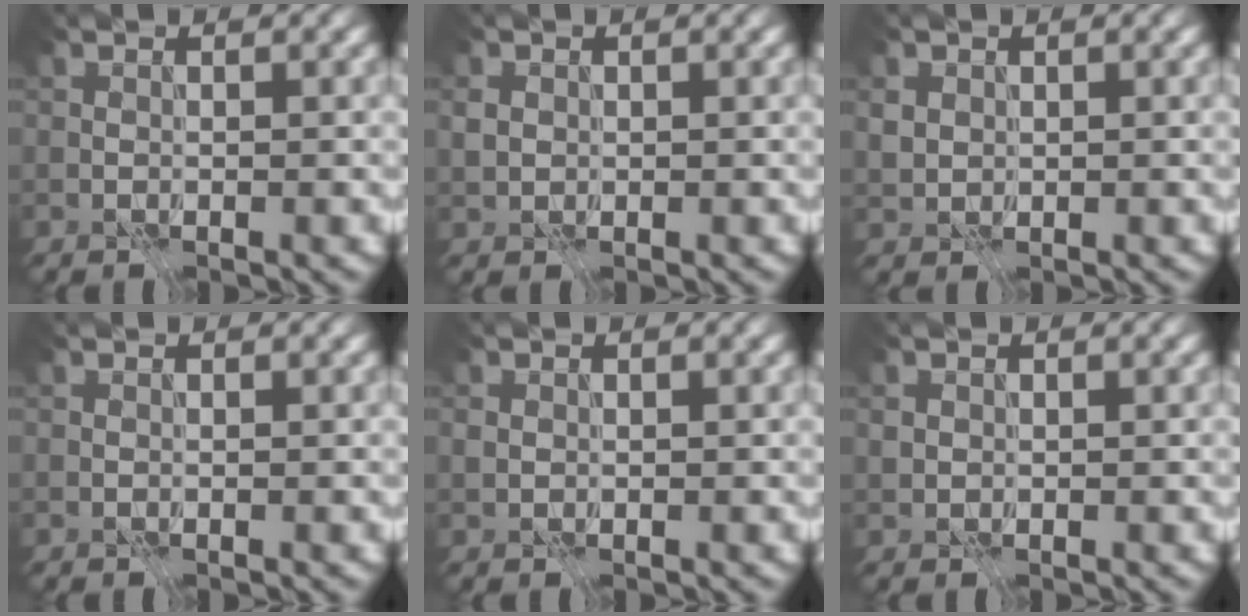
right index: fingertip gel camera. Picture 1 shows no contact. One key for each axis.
{"total": 1.4, "fx": -0.1, "fy": 1.3, "fz": 0.6, "tx": -0.018, "ty": -0.003, "tz": -0.001}
{"total": 1.5, "fx": 0.2, "fy": 1.4, "fz": 0.5, "tx": -0.019, "ty": -0.004, "tz": 0.008}
{"total": 0.0}
{"total": 0.7, "fx": 0.0, "fy": 0.7, "fz": 0.2, "tx": -0.007, "ty": -0.003, "tz": 0.000}
{"total": 0.8, "fx": 0.0, "fy": 0.8, "fz": 0.1, "tx": -0.007, "ty": -0.004, "tz": 0.002}